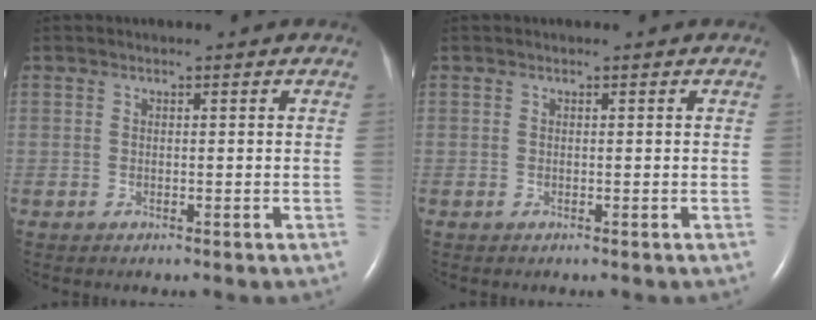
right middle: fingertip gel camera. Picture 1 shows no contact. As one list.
[{"total": 0.0}]